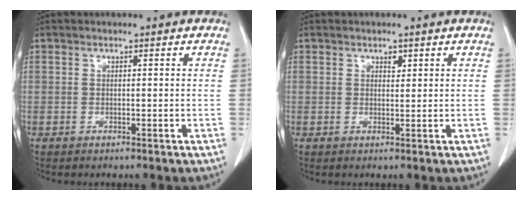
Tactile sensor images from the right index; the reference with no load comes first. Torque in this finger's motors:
{"motor_torque": [0.01, 0.01, 0.00, 0.02]}